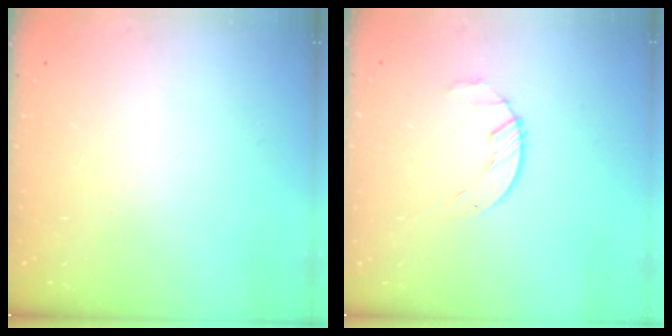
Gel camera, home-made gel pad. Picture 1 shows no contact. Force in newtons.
{"total": 1.6, "press": 1.6, "slide": 0.3}